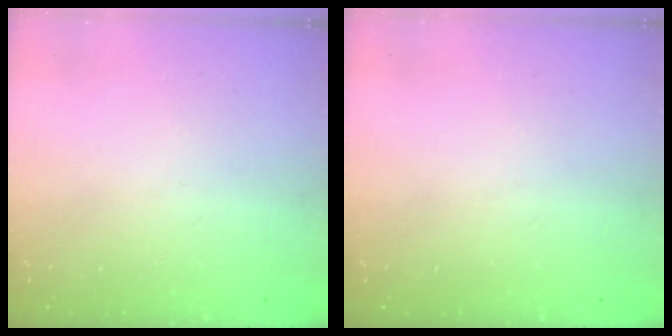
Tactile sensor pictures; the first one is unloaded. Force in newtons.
{"total": 0.0}